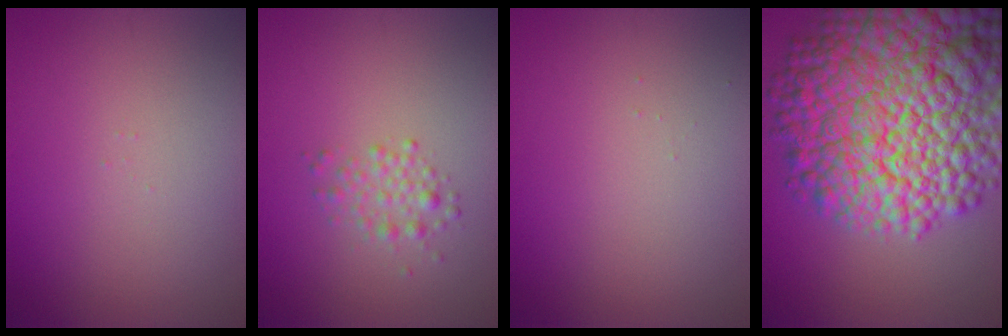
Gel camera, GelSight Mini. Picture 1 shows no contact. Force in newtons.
{"total": 1.8, "press": 1.8, "slide": 0.1}
{"total": 0.0}
{"total": 18.6, "press": 18.6, "slide": 0.6}